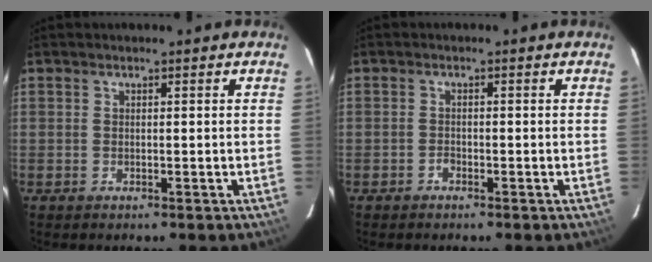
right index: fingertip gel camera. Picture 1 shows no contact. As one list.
[{"total": 1.0, "force": [-0.8, 0.5, 0.2], "torque": [-0.003, 0.003, -0.016]}]